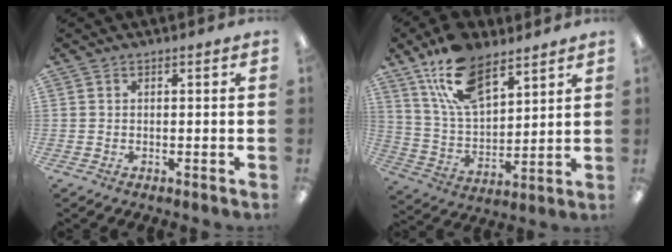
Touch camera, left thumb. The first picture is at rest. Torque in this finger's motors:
{"motor_torque": [0.46, 0.38, 1.14, -1.63, 0.22]}